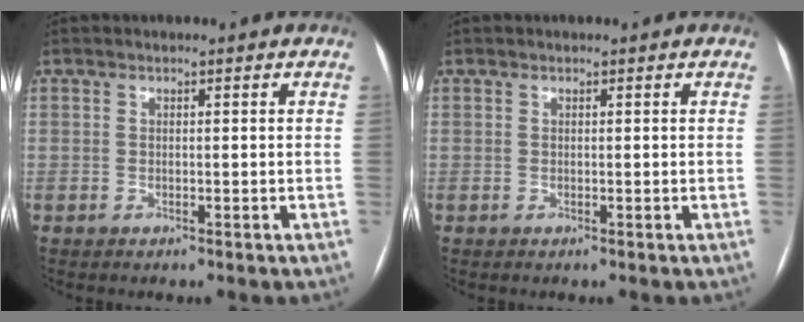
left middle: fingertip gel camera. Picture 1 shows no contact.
{"total": 0.0}